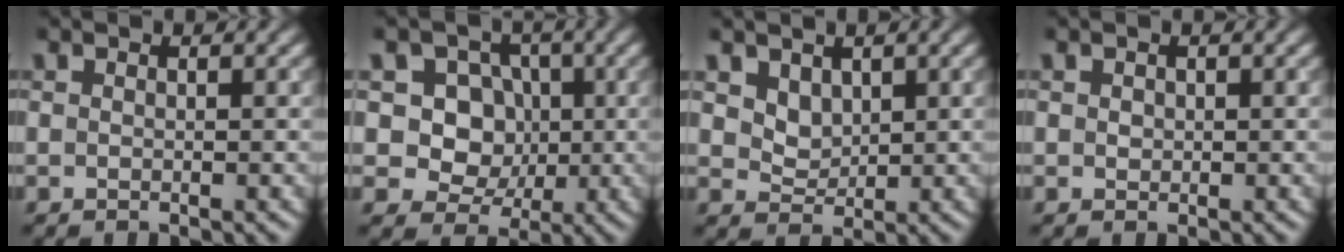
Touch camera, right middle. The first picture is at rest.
{"total": 7.8, "force": [1.6, 6.8, 3.5], "torque": [-0.047, 0.016, 0.015]}
{"total": 2.5, "force": [1.3, 1.8, 1.1], "torque": [-0.029, -0.014, 0.038]}
{"total": 0.6, "force": [0.2, 0.5, 0.2], "torque": [-0.003, -0.002, 0.003]}